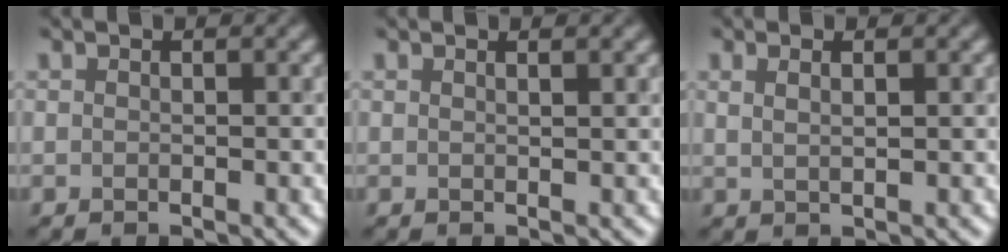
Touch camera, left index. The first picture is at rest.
{"total": 1.0, "force": [0.7, 0.3, 0.6], "torque": [0.001, 0.002, 0.005]}
{"total": 1.7, "force": [0.8, 0.7, 1.3], "torque": [-0.016, -0.002, 0.012]}